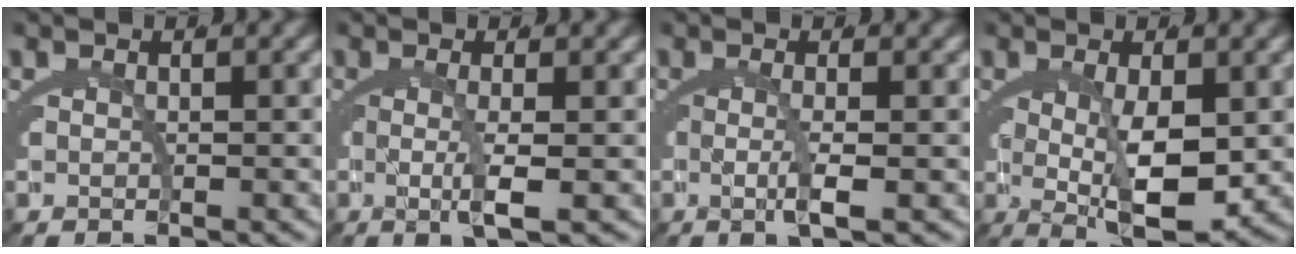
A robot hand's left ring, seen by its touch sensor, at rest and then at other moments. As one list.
[{"total": 3.3, "force": [0.2, 0.3, 3.3], "torque": [-0.060, -0.009, 0.007]}, {"total": 2.8, "force": [0.1, 0.2, 2.8], "torque": [-0.051, -0.007, 0.004]}, {"total": 7.3, "force": [-1.4, 2.4, 6.7], "torque": [-0.103, -0.031, -0.002]}]